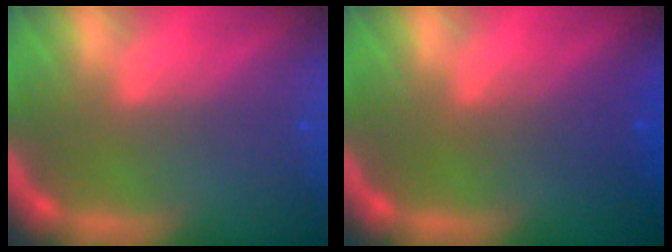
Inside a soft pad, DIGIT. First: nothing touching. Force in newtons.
{"total": 2.5}